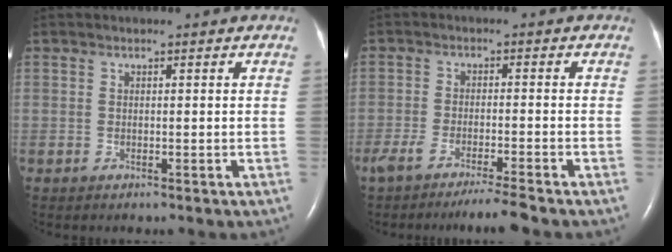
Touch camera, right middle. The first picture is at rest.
{"total": 6.3, "force": [-5.2, -0.6, 3.5], "torque": [-0.055, -0.015, -0.087]}